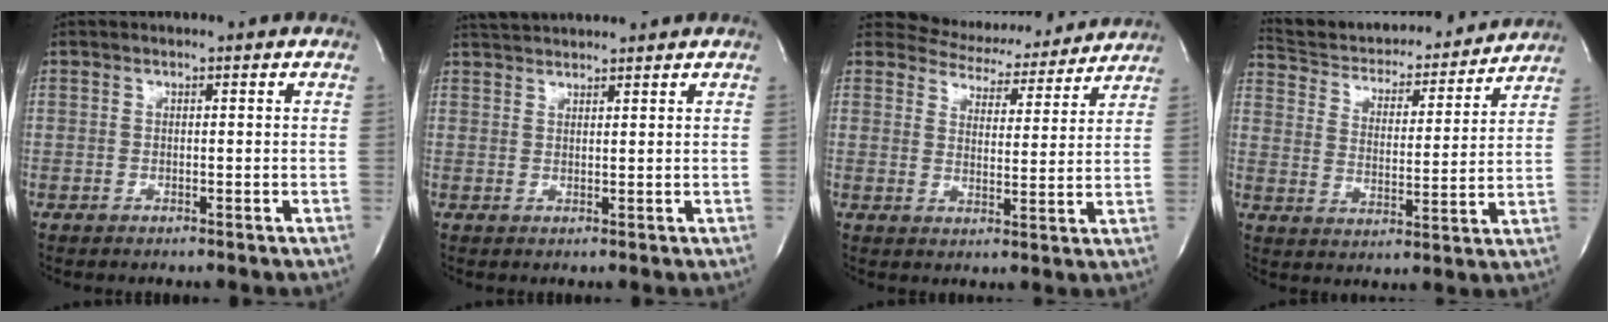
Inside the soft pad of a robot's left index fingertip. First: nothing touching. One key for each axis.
{"total": 4.8, "fx": 4.7, "fy": 0.0, "fz": 1.0, "tx": -0.024, "ty": 0.028, "tz": 0.078}
{"total": 11.2, "fx": 10.7, "fy": 3.2, "fz": 0.8, "tx": -0.007, "ty": -0.004, "tz": 0.131}
{"total": 19.1, "fx": 17.9, "fy": 4.5, "fz": 5.0, "tx": -0.083, "ty": -0.003, "tz": 0.259}